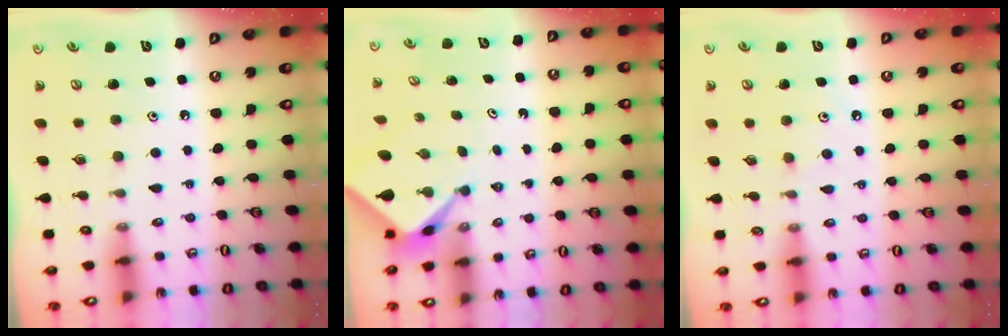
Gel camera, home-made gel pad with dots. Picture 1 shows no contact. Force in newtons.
{"total": 2.3, "press": 2.3, "slide": 0.2}
{"total": 3.9, "press": 3.9, "slide": 0.6}